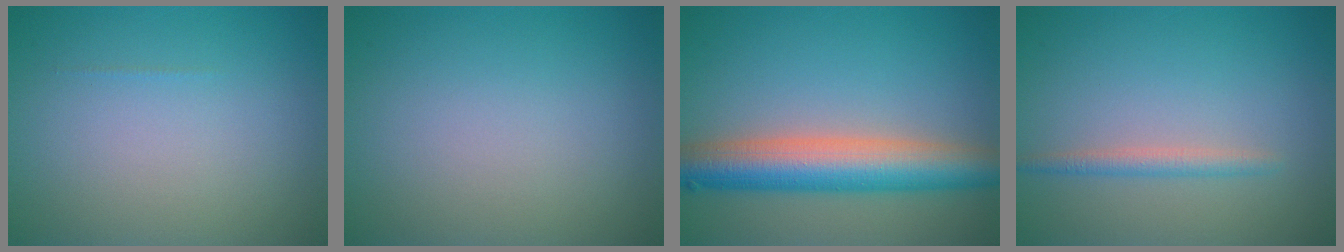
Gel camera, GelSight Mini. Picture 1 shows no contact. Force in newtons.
{"total": 0.0}
{"total": 7.6, "press": 7.6, "slide": 0.1}
{"total": 1.5, "press": 1.5, "slide": 0.0}